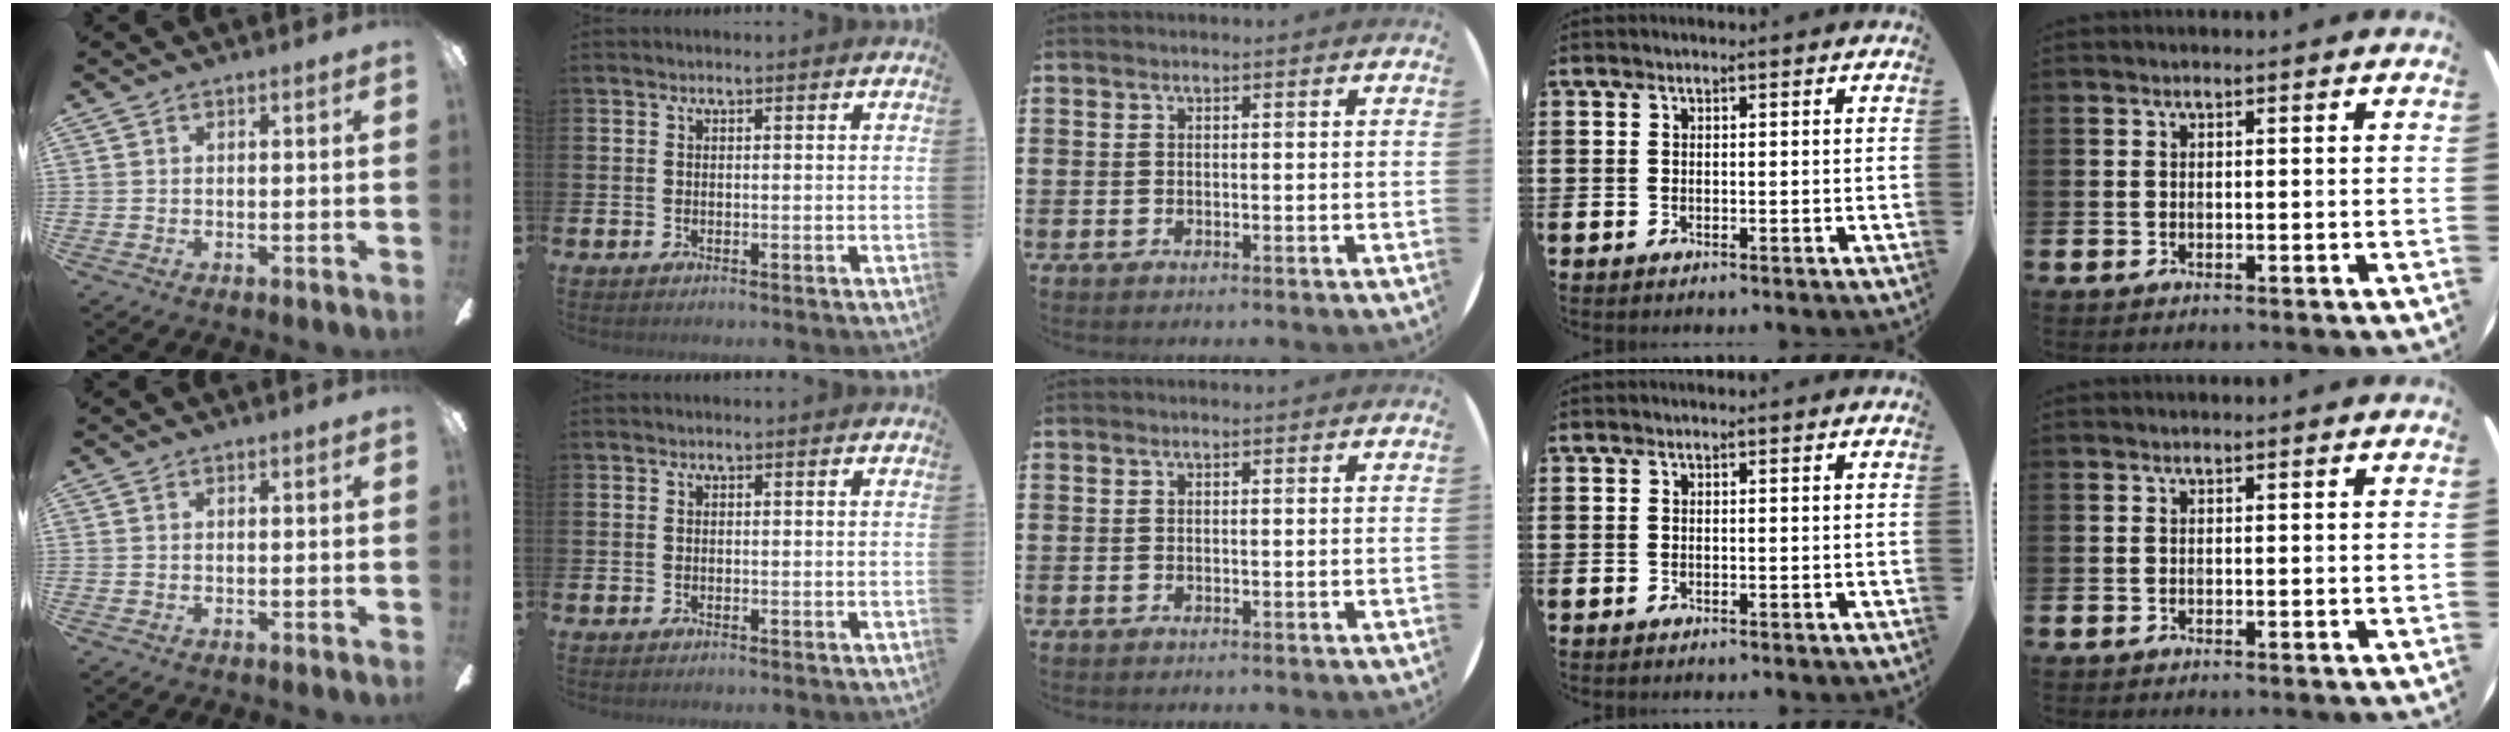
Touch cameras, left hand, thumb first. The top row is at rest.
{}